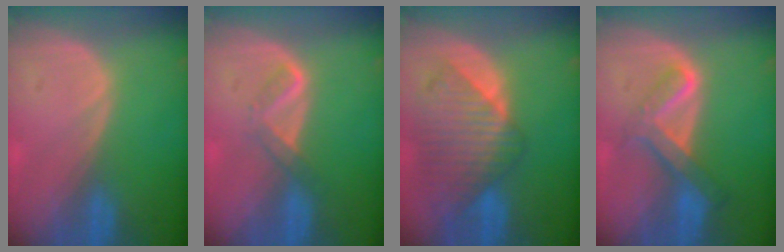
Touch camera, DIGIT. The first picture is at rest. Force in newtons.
{"total": 2.8, "press": 2.7, "slide": 0.7}
{"total": 9.7, "press": 8.5, "slide": 4.6}
{"total": 6.7, "press": 5.6, "slide": 3.6}